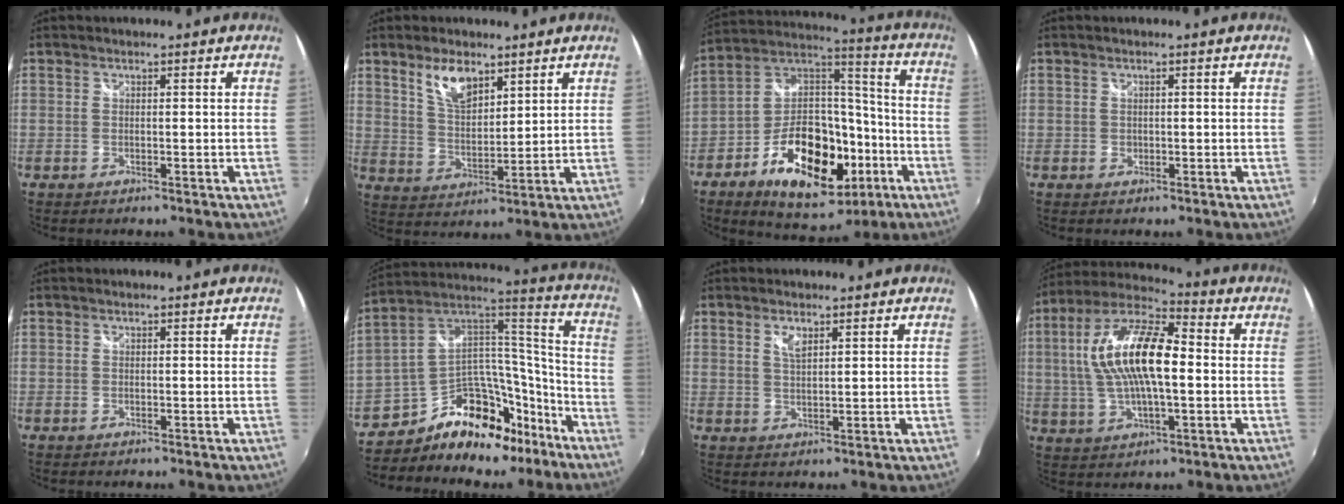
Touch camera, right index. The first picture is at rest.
{"total": 7.7, "force": [4.9, 3.4, 4.9], "torque": [-0.086, 0.005, 0.096]}
{"total": 22.3, "force": [-9.3, 12.4, 16.1], "torque": [-0.291, 0.031, -0.138]}
{"total": 0.8, "force": [0.0, 0.7, 0.1], "torque": [0.001, -0.002, 0.000]}
{"total": 0.0}
{"total": 20.9, "force": [-12.3, 13.9, 9.5], "torque": [-0.196, 0.083, -0.180]}
{"total": 2.6, "force": [1.4, 1.0, 1.9], "torque": [-0.034, -0.001, 0.025]}
{"total": 17.0, "force": [1.0, 6.6, 15.6], "torque": [-0.301, 0.017, 0.009]}